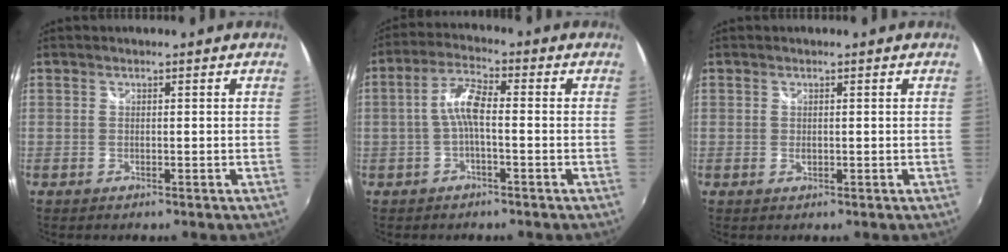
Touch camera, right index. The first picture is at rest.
{"total": 5.5, "force": [-1.1, 1.4, 5.2], "torque": [-0.112, 0.014, -0.023]}
{"total": 0.8, "force": [0.1, 0.5, 0.6], "torque": [-0.011, -0.001, 0.001]}